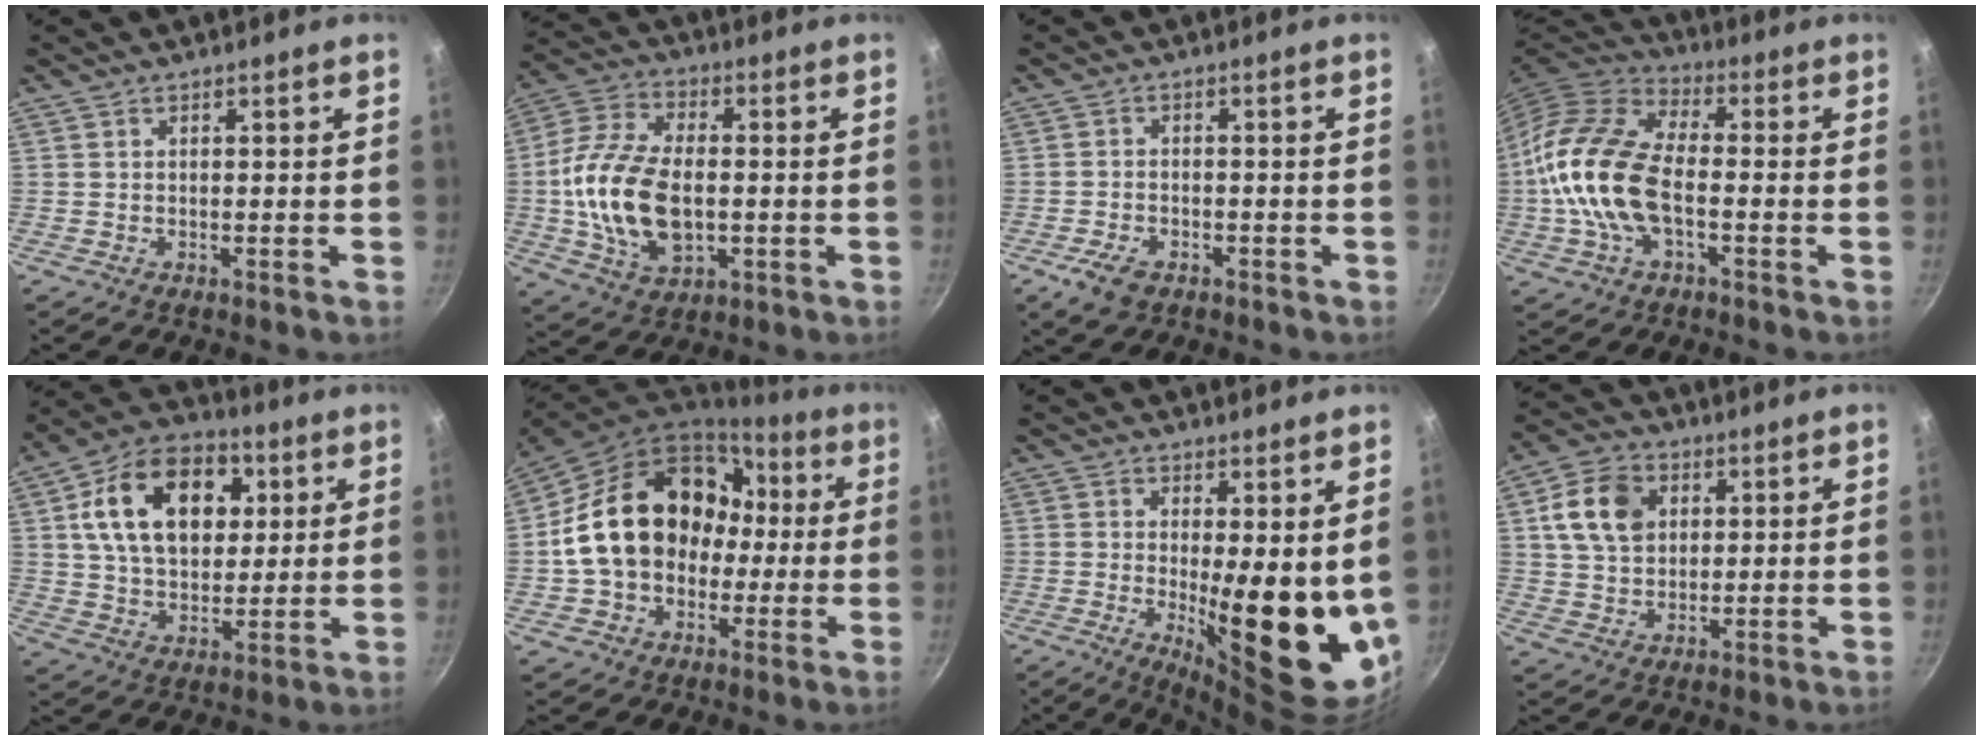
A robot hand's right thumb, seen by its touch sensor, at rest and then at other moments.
{"total": 18.0, "force": [-1.3, 10.7, 14.4], "torque": [-0.268, 0.018, -0.025]}
{"total": 5.4, "force": [-2.9, 3.2, 3.3], "torque": [-0.065, 0.014, -0.049]}
{"total": 17.7, "force": [-2.4, 9.8, 14.5], "torque": [-0.273, 0.032, -0.062]}
{"total": 19.6, "force": [5.6, 13.1, 13.5], "torque": [-0.192, 0.005, 0.085]}
{"total": 23.0, "force": [1.0, 17.5, 14.8], "torque": [-0.240, 0.065, 0.025]}
{"total": 15.5, "force": [0.9, 5.0, 14.6], "torque": [-0.168, -0.043, 0.025]}
{"total": 10.7, "force": [3.1, 8.0, 6.4], "torque": [-0.100, 0.006, 0.050]}